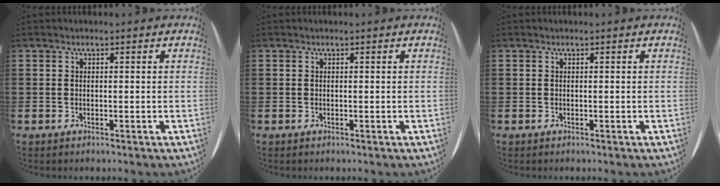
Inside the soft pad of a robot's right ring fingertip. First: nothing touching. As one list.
[{"total": 0.0}, {"total": 0.0}]